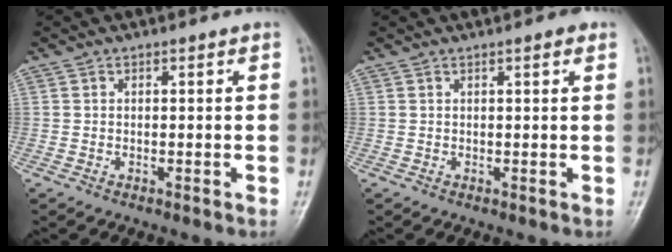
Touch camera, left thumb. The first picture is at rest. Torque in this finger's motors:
{"motor_torque": [1.78, 1.15, 0.56, -0.16, 0.00]}